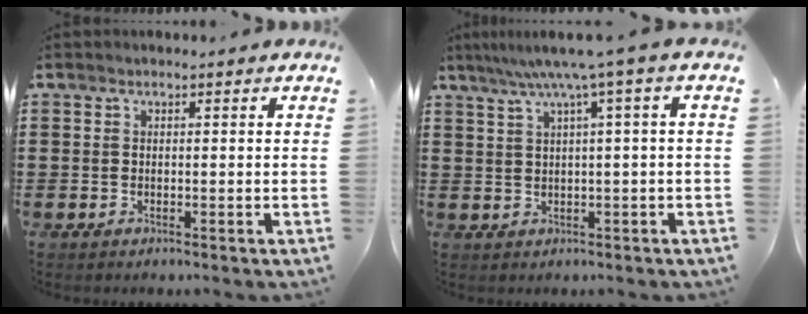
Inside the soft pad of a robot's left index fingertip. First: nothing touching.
{"total": 5.1, "force": [2.1, -0.8, 4.6], "torque": [-0.093, -0.010, 0.030]}